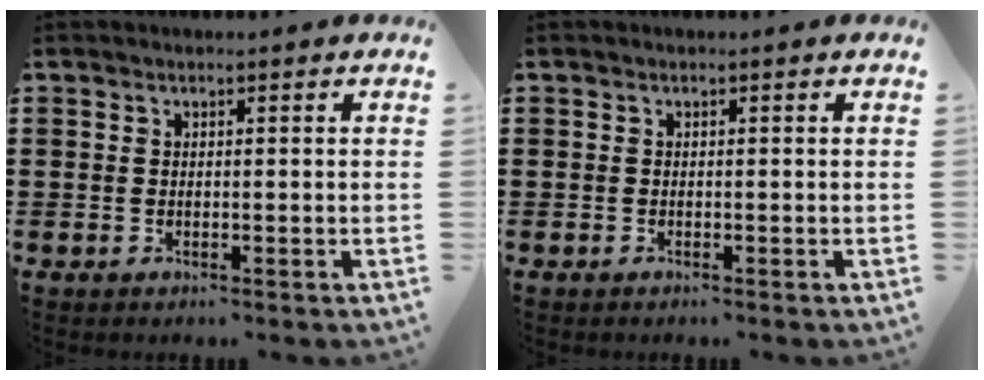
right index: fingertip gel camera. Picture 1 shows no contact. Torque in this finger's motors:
{"motor_torque": [-0.02, -0.03, -0.02, -0.02]}